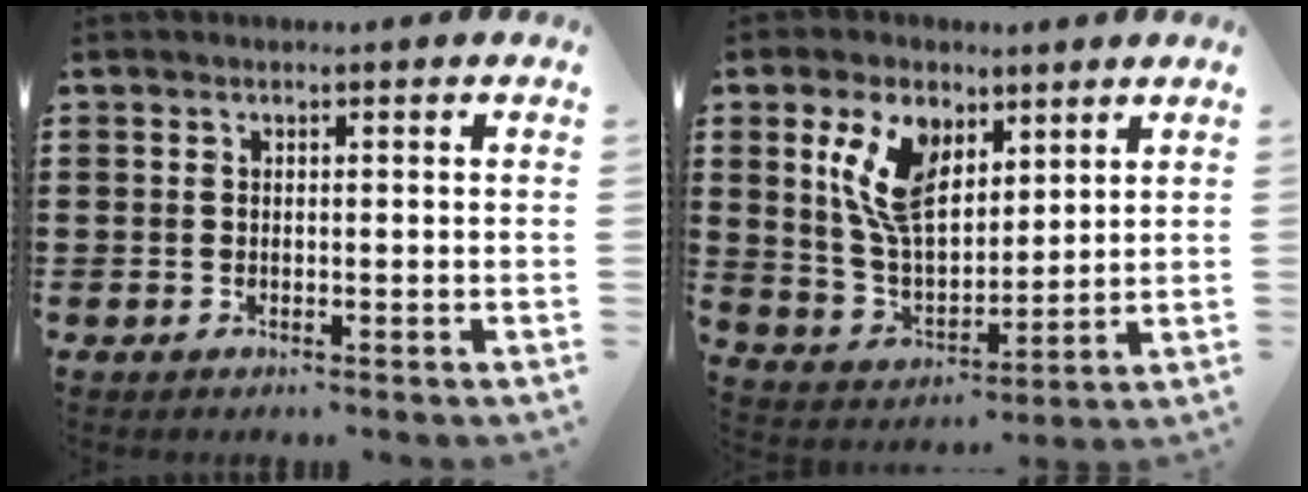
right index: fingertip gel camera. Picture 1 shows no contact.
{"total": 10.0, "force": [4.7, 5.4, 7.1], "torque": [-0.162, 0.008, 0.087]}